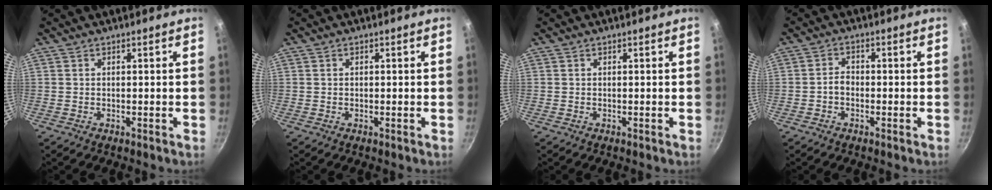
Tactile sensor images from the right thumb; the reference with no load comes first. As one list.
[{"total": 0.0}, {"total": 0.0}, {"total": 2.3, "force": [-0.9, 1.6, 1.4], "torque": [-0.019, 0.017, -0.020]}]